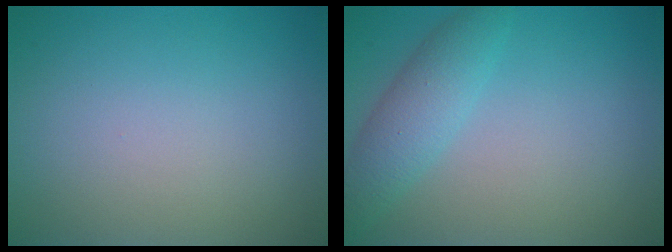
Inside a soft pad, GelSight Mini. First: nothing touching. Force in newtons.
{"total": 3.0, "press": 3.0, "slide": 0.2}